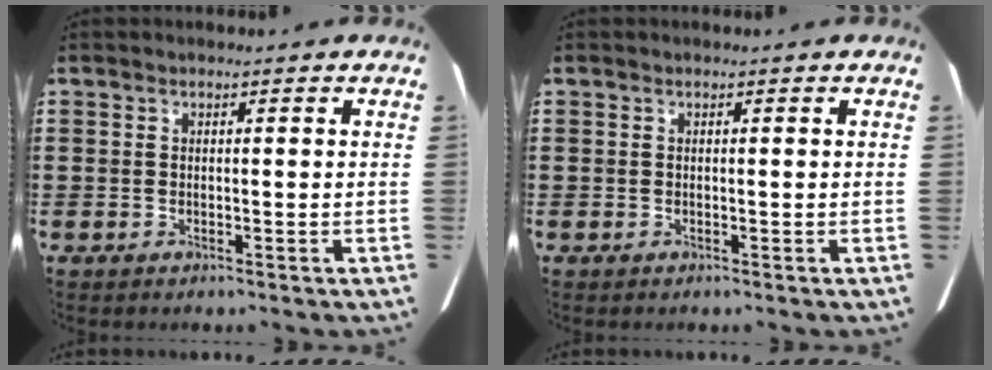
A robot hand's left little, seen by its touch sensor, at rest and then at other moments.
{"total": 0.0}